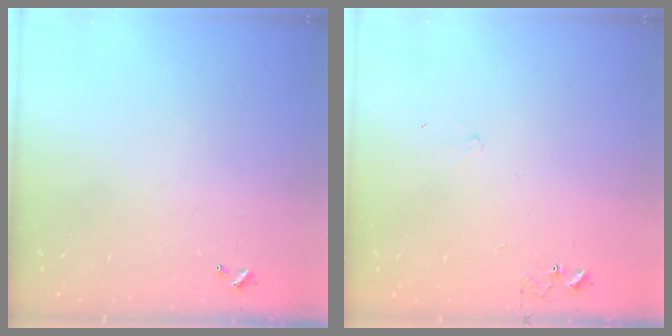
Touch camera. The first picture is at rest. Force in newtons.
{"total": 7.4, "press": 7.4, "slide": 0.5}